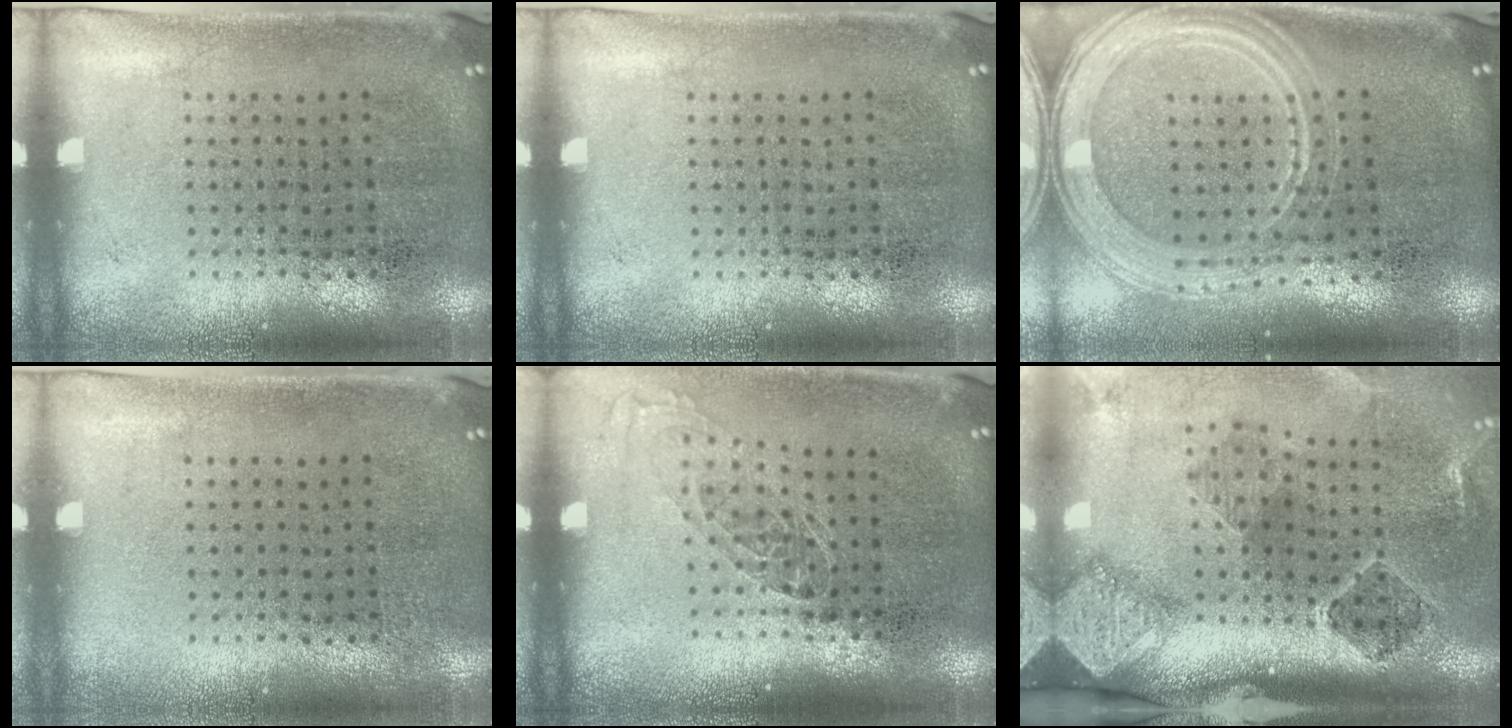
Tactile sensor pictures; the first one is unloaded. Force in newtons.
{"total": 0.0}
{"total": 2.3, "press": 2.0, "slide": 1.1}
{"total": 0.0}
{"total": 1.1, "press": 0.9, "slide": 0.6}
{"total": 2.8, "press": 1.9, "slide": 2.2}